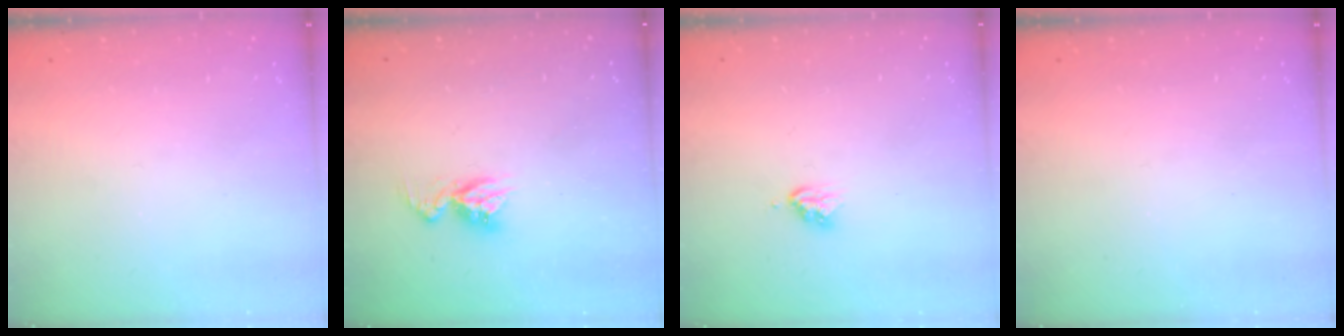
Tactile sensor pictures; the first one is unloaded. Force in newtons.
{"total": 9.6, "press": 9.6, "slide": 0.8}
{"total": 3.6, "press": 3.6, "slide": 0.5}
{"total": 0.0}